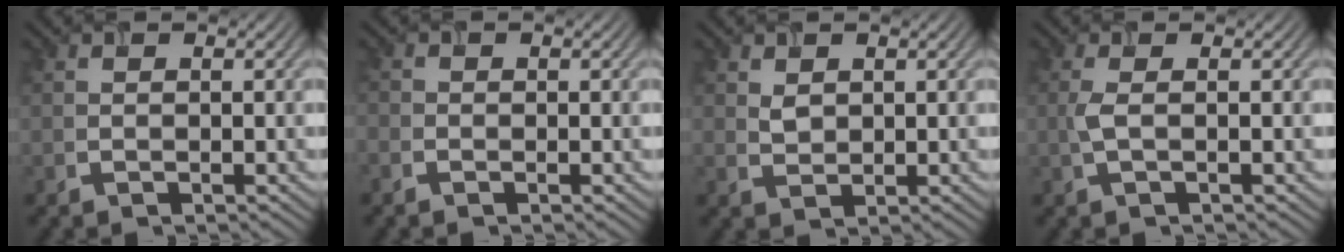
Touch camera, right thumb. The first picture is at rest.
{"total": 1.3, "force": [-0.9, 0.8, 0.3], "torque": [-0.008, -0.003, -0.022]}
{"total": 1.6, "force": [1.0, 1.0, 0.7], "torque": [-0.018, 0.001, 0.022]}
{"total": 1.8, "force": [0.0, 0.4, 1.8], "torque": [-0.046, 0.004, -0.003]}